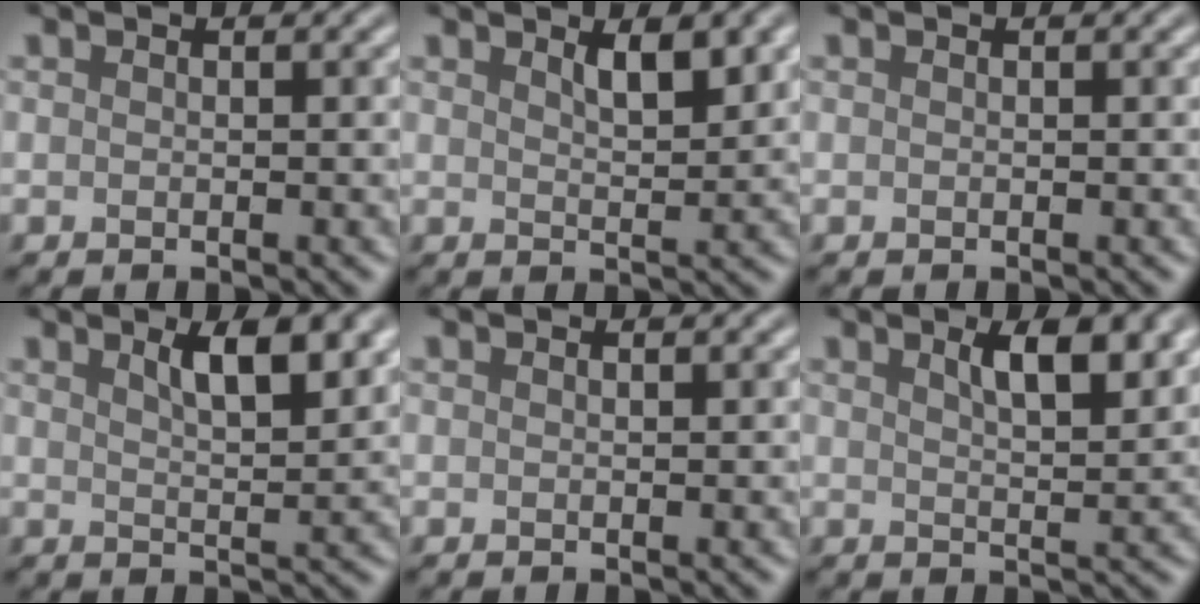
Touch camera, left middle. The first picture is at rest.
{"total": 2.7, "force": [1.6, 0.7, 2.0], "torque": [-0.031, -0.003, 0.029]}
{"total": 0.0}
{"total": 4.4, "force": [2.3, 1.3, 3.5], "torque": [-0.047, 0.001, 0.037]}
{"total": 0.0}
{"total": 4.3, "force": [2.2, 1.3, 3.5], "torque": [-0.048, 0.002, 0.036]}